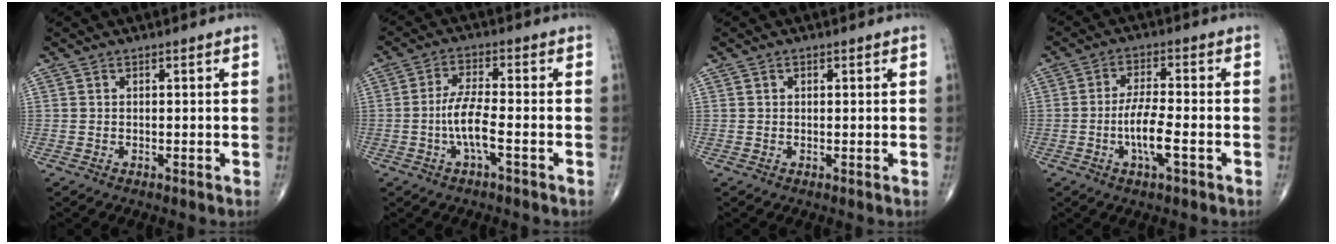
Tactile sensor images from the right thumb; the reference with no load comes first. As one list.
[{"total": 6.3, "force": [-1.9, 1.4, 5.9], "torque": [-0.132, 0.017, -0.039]}, {"total": 0.7, "force": [0.3, 0.5, 0.3], "torque": [-0.002, -0.001, 0.004]}, {"total": 7.2, "force": [-2.2, 1.9, 6.6], "torque": [-0.130, 0.008, -0.042]}]